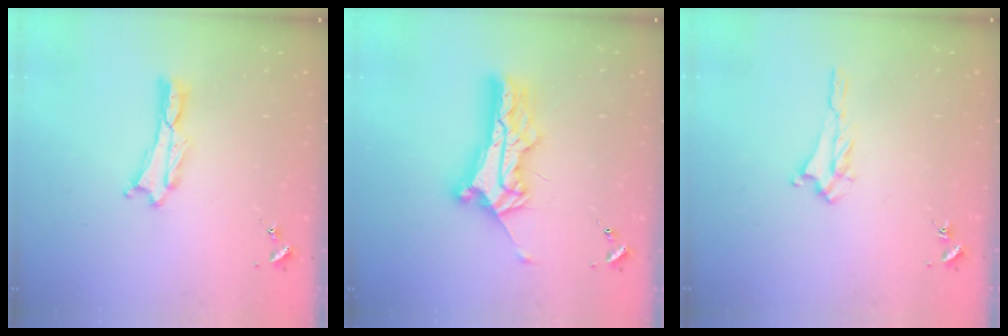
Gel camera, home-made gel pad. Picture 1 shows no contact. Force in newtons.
{"total": 10.8, "press": 10.8, "slide": 0.9}
{"total": 2.0, "press": 2.0, "slide": 0.5}